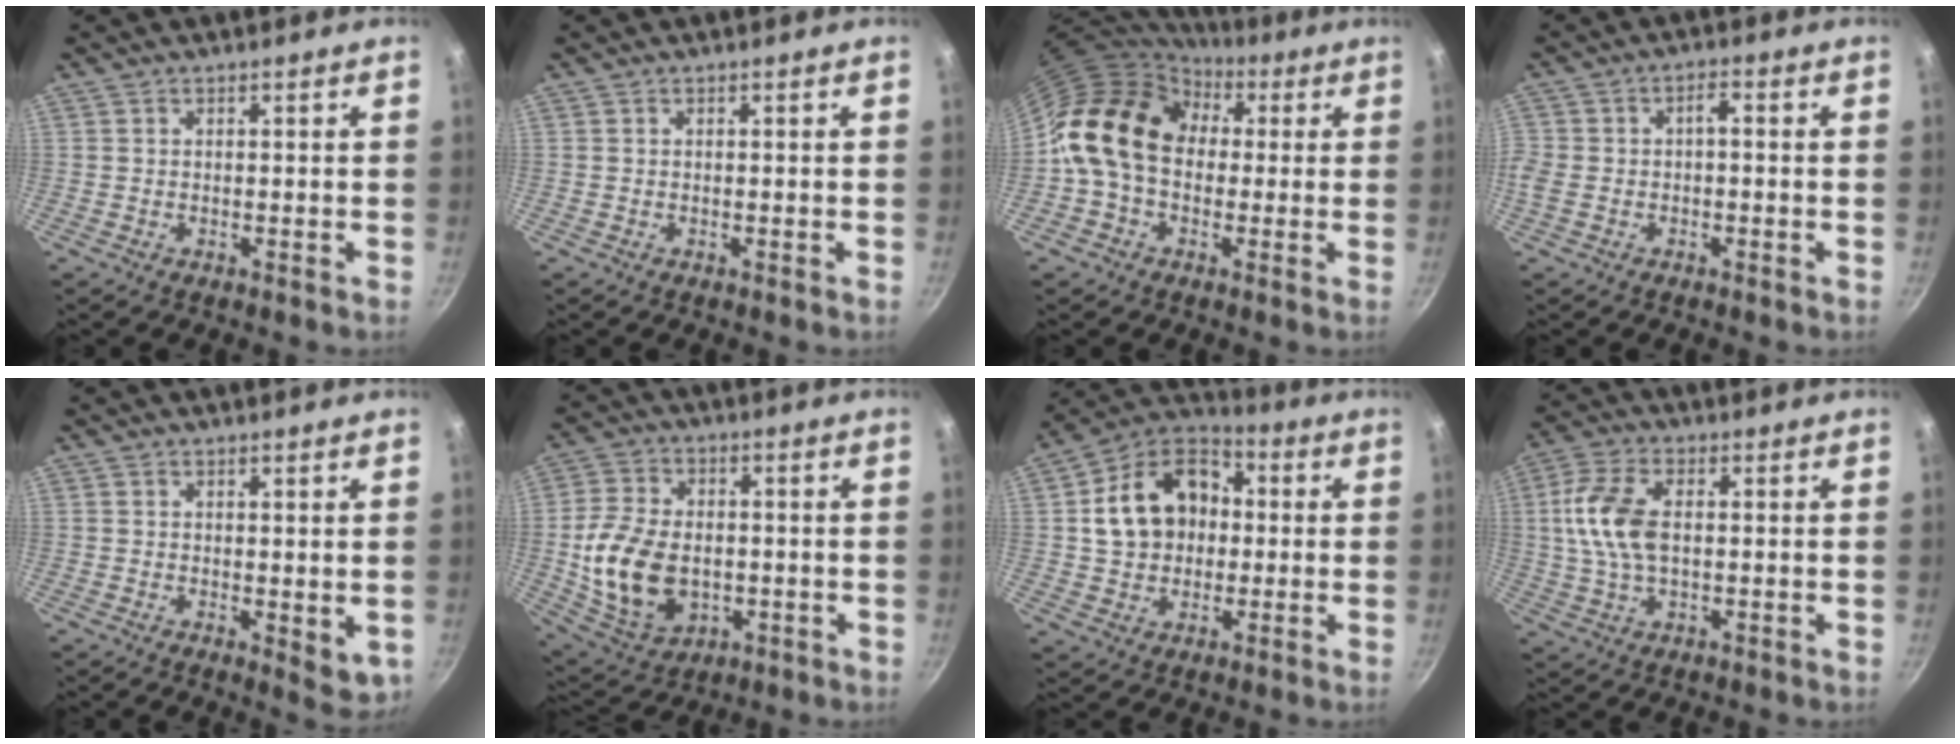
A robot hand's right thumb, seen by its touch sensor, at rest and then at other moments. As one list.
[{"total": 0.0}, {"total": 16.0, "force": [2.9, 12.0, 10.1], "torque": [-0.149, 0.027, 0.033]}, {"total": 4.9, "force": [-1.1, 3.0, 3.7], "torque": [-0.060, 0.021, -0.025]}, {"total": 4.6, "force": [0.6, 2.3, 3.9], "torque": [-0.048, -0.008, 0.013]}, {"total": 15.7, "force": [-1.8, 10.8, 11.2], "torque": [-0.200, 0.000, -0.022]}, {"total": 16.4, "force": [1.5, 12.8, 10.2], "torque": [-0.149, 0.036, 0.015]}, {"total": 10.6, "force": [1.0, 5.9, 8.7], "torque": [-0.175, 0.012, 0.013]}]